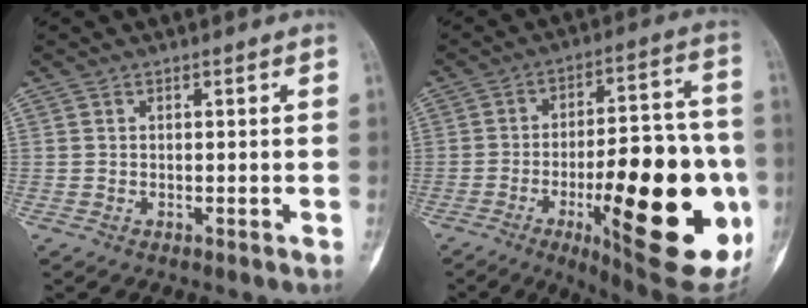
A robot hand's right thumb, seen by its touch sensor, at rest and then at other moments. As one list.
[{"total": 30.9, "force": [-8.0, 10.3, 28.0], "torque": [-0.339, 0.004, -0.096]}]